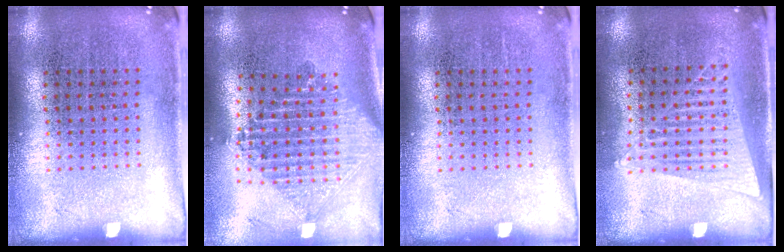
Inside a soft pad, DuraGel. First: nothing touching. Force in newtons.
{"total": 2.2, "press": 1.7, "slide": 1.4}
{"total": 0.0}
{"total": 1.3, "press": 1.2, "slide": 0.6}